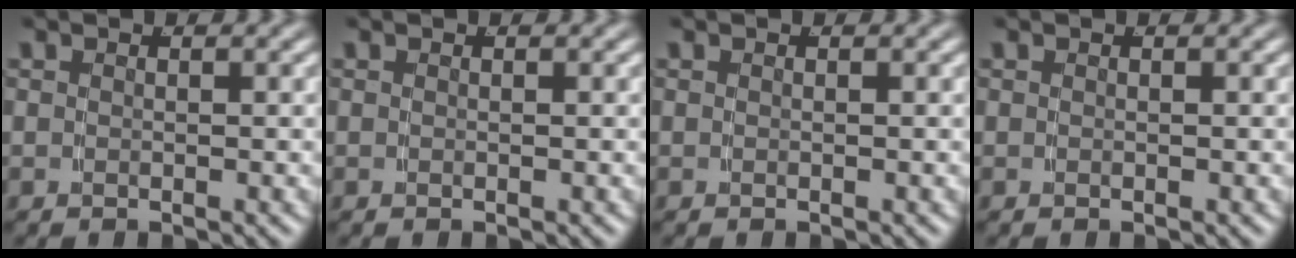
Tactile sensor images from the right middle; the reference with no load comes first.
{"total": 0.0}
{"total": 0.0}
{"total": 0.0}